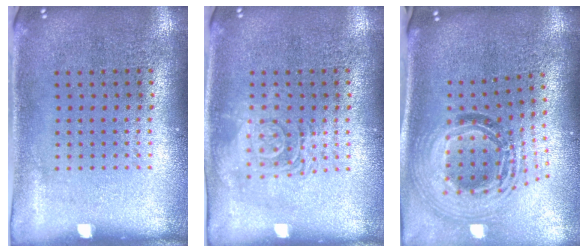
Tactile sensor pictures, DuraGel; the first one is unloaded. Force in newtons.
{"total": 3.0, "press": 2.9, "slide": 0.4}
{"total": 1.9, "press": 1.5, "slide": 1.1}